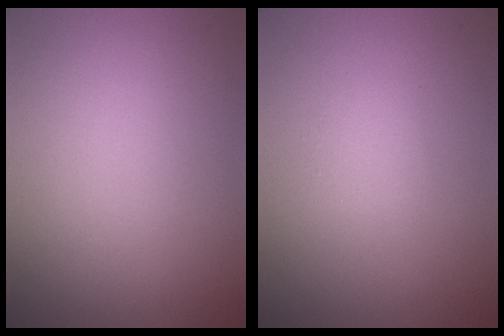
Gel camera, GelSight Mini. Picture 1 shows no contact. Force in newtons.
{"total": 0.7, "press": 0.7, "slide": 0.0}